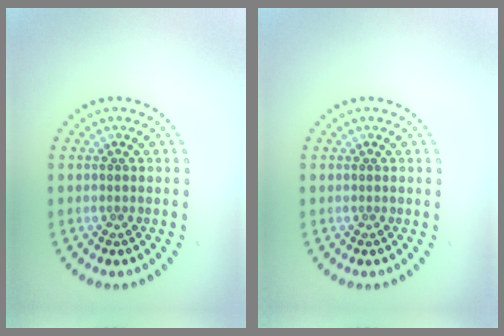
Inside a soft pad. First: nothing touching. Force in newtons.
{"total": 0.0}